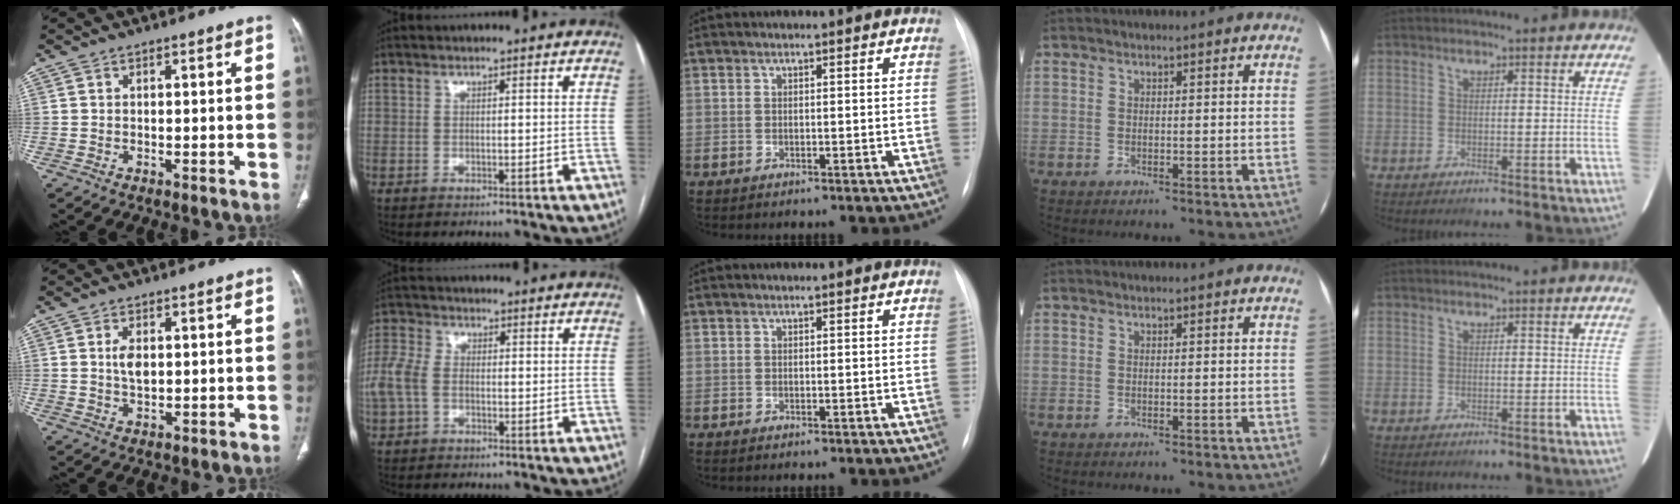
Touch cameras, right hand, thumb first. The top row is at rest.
{"thumb": {"total": 3.4, "force": [0.6, 1.9, 2.7], "torque": [-0.042, -0.003, 0.013]}, "index": {"total": 6.1, "force": [-0.9, 4.2, 4.4], "torque": [-0.127, 0.020, -0.024]}}